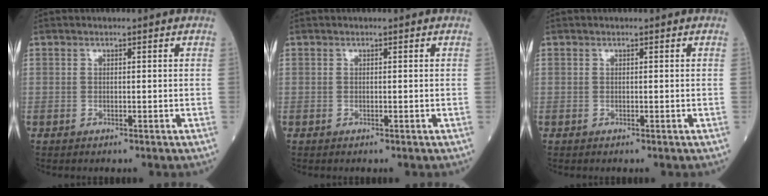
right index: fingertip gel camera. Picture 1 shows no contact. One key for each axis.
{"total": 0.0}
{"total": 0.0}